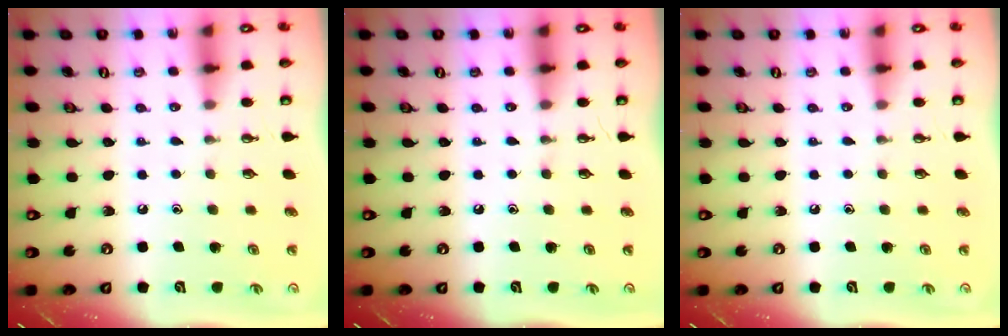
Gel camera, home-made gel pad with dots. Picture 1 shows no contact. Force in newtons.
{"total": 0.0}
{"total": 0.0}